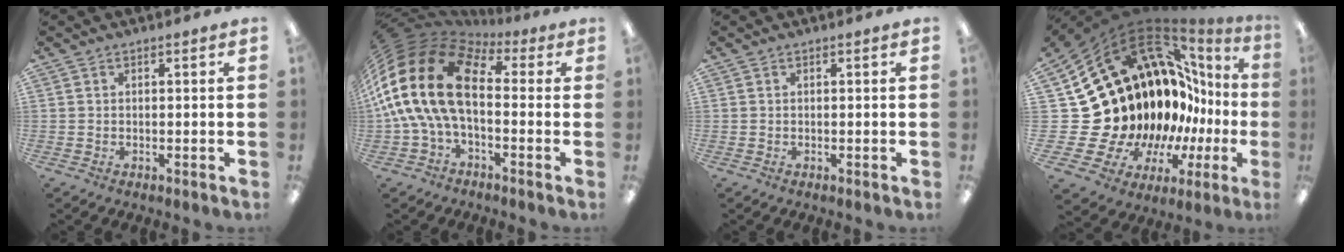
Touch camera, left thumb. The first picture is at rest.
{"total": 22.2, "force": [1.6, 12.9, 18.0], "torque": [-0.390, -0.002, 0.031]}
{"total": 0.0}
{"total": 23.5, "force": [3.0, 17.4, 15.5], "torque": [-0.224, -0.136, 0.157]}